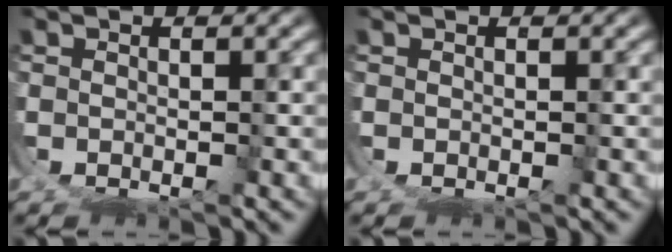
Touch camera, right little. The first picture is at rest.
{"total": 0.0}